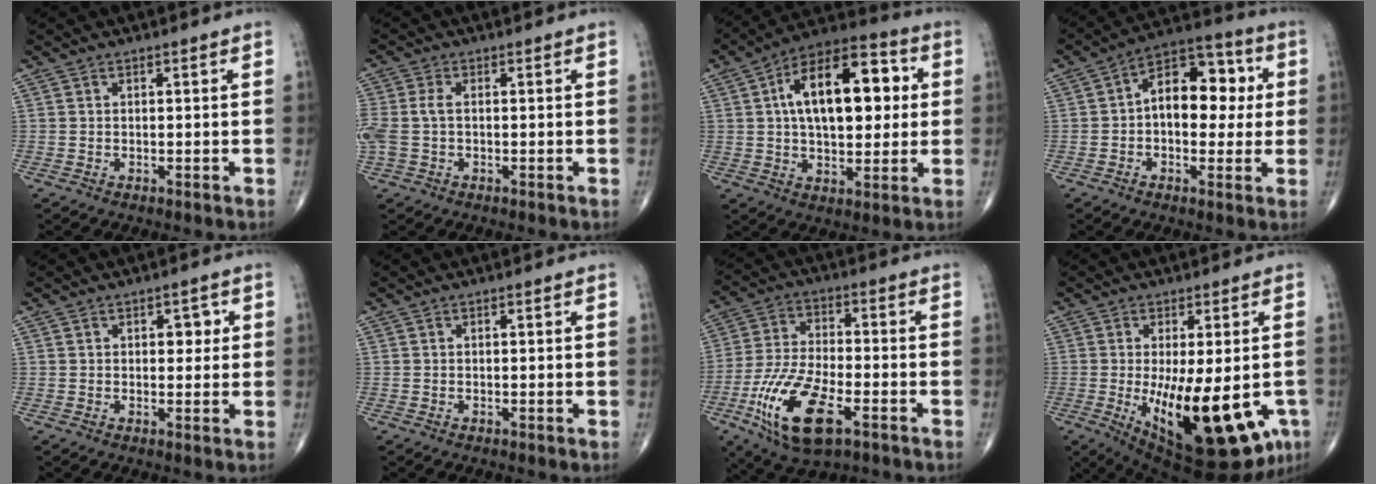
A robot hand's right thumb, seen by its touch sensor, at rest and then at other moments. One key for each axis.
{"total": 5.7, "fx": -0.3, "fy": 3.5, "fz": 4.5, "tx": -0.135, "ty": 0.012, "tz": -0.005}
{"total": 19.7, "fx": 3.6, "fy": 10.2, "fz": 16.4, "tx": -0.229, "ty": 0.022, "tz": 0.050}
{"total": 13.8, "fx": 1.2, "fy": 8.5, "fz": 10.8, "tx": -0.120, "ty": 0.030, "tz": 0.007}
{"total": 4.8, "fx": 1.1, "fy": 2.9, "fz": 3.6, "tx": -0.021, "ty": -0.001, "tz": 0.010}
{"total": 0.0}
{"total": 16.8, "fx": -7.2, "fy": 6.9, "fz": 13.5, "tx": -0.274, "ty": 0.011, "tz": -0.128}
{"total": 21.4, "fx": -5.8, "fy": 7.8, "fz": 19.1, "tx": -0.258, "ty": -0.035, "tz": -0.061}